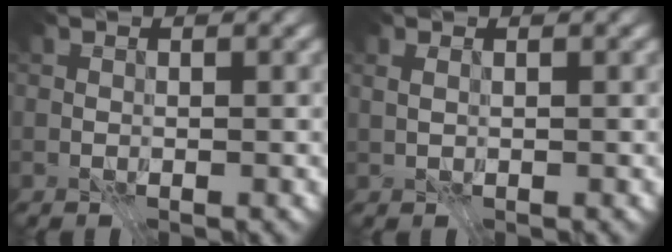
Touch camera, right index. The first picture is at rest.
{"total": 0.8, "force": [0.3, 0.3, 0.7], "torque": [-0.016, 0.002, 0.008]}